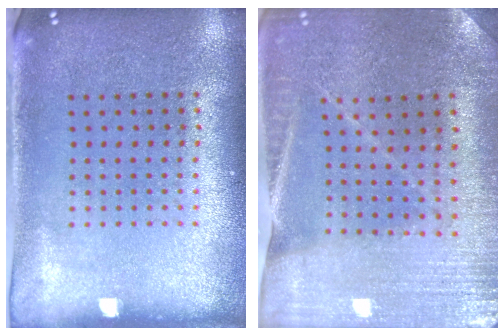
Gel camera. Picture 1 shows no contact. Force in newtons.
{"total": 1.2, "press": 1.2, "slide": 0.1}